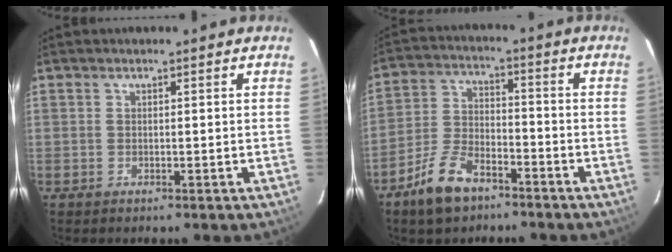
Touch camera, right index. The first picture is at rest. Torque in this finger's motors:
{"motor_torque": [0.60, -0.74, 0.10, 0.05]}